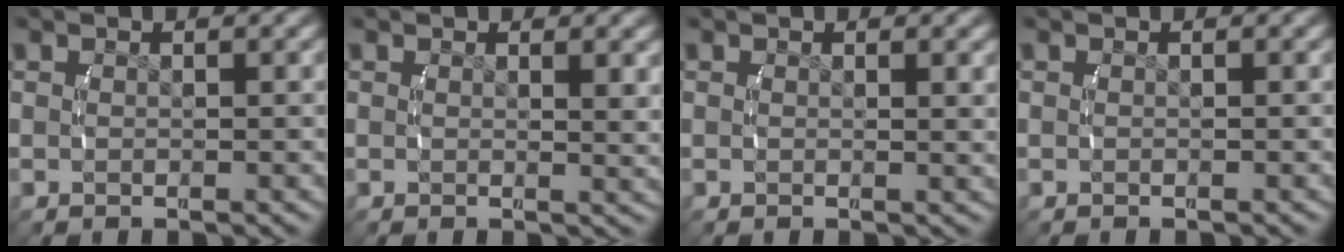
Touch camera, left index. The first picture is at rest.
{"total": 1.1, "force": [0.6, -0.2, 0.9], "torque": [-0.017, -0.012, 0.011]}
{"total": 0.6, "force": [0.3, -0.2, 0.5], "torque": [-0.013, -0.006, 0.006]}
{"total": 0.0}